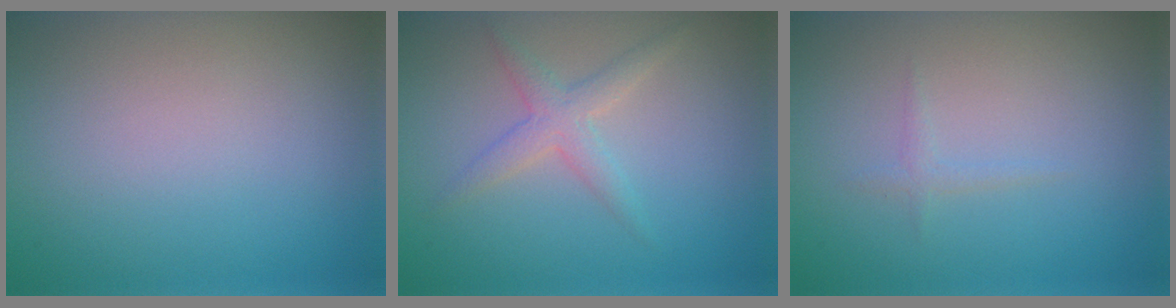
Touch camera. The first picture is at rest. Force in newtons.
{"total": 2.3, "press": 2.3, "slide": 0.1}
{"total": 0.7, "press": 0.7, "slide": 0.0}